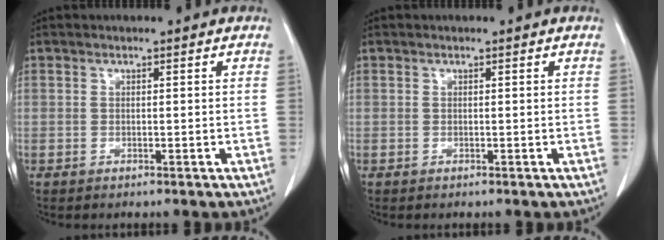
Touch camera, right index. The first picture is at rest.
{"total": 0.0}